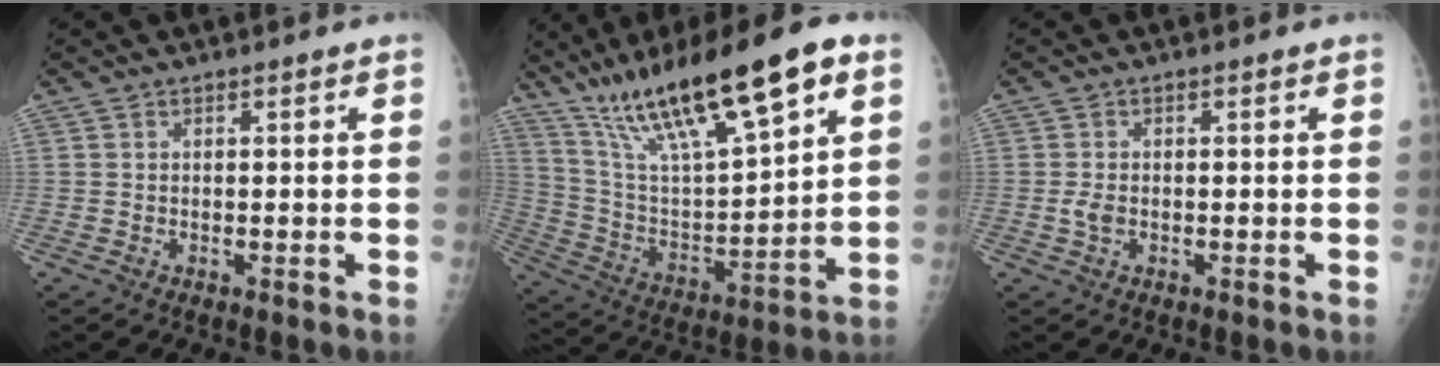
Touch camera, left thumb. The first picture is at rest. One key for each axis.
{"total": 24.6, "fx": 14.7, "fy": 5.8, "fz": 18.9, "tx": -0.314, "ty": -0.031, "tz": 0.266}
{"total": 1.8, "fx": -0.5, "fy": 1.2, "fz": 1.3, "tx": -0.027, "ty": 0.000, "tz": -0.010}